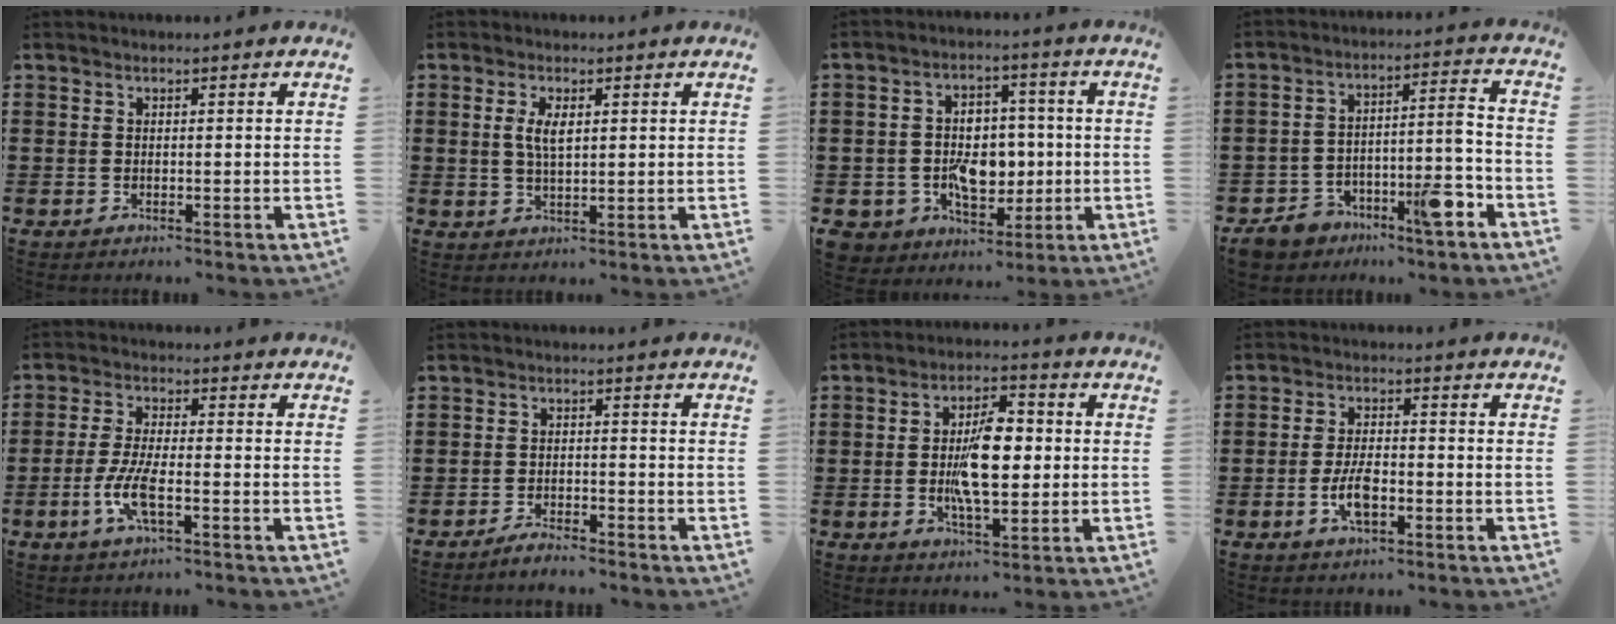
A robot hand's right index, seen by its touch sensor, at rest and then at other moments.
{"total": 3.6, "force": [0.8, 1.3, 3.2], "torque": [-0.066, 0.005, 0.012]}
{"total": 8.6, "force": [-1.2, 7.0, 4.8], "torque": [-0.104, 0.013, -0.013]}
{"total": 10.9, "force": [-6.4, 3.6, 8.1], "torque": [-0.130, 0.025, -0.113]}
{"total": 6.0, "force": [-2.2, 1.6, 5.3], "torque": [-0.122, -0.011, -0.047]}
{"total": 2.5, "force": [-2.5, 0.1, 0.3], "torque": [-0.010, 0.001, -0.049]}
{"total": 9.6, "force": [-0.3, 3.9, 8.8], "torque": [-0.170, 0.001, -0.012]}
{"total": 5.2, "force": [-1.6, 2.2, 4.4], "torque": [-0.103, -0.002, -0.036]}